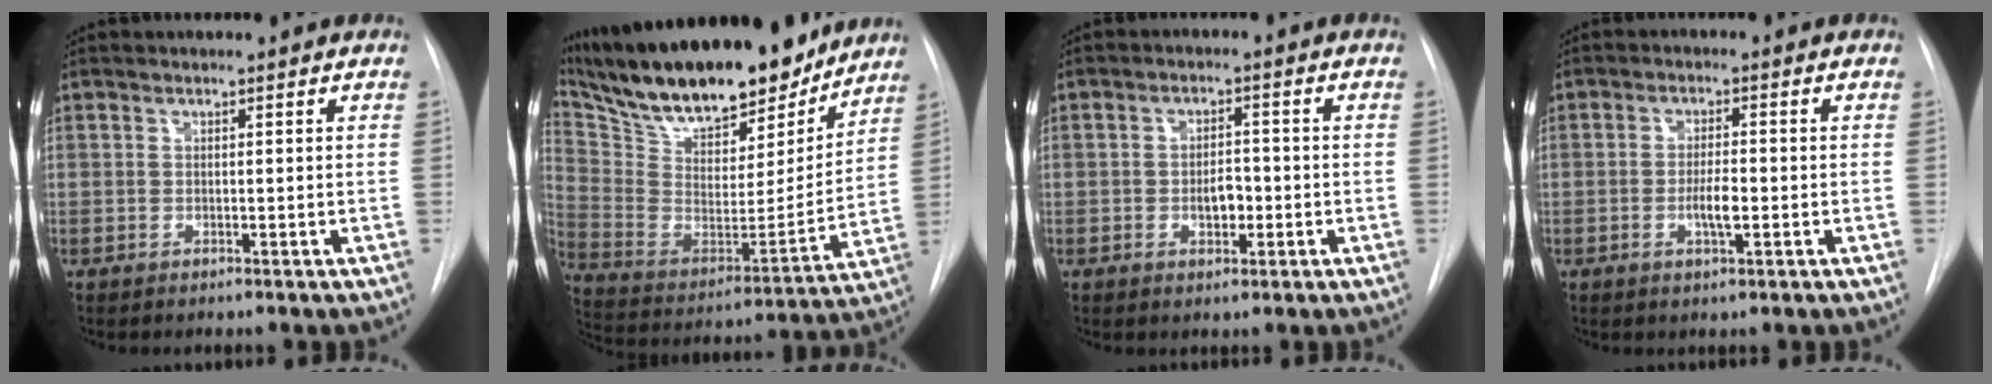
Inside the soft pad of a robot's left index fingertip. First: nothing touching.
{"total": 27.7, "force": [23.0, 8.0, 13.2], "torque": [-0.252, -0.003, 0.360]}
{"total": 3.6, "force": [-1.0, 1.9, 2.8], "torque": [-0.042, 0.004, -0.013]}
{"total": 3.6, "force": [-1.0, 0.8, 3.4], "torque": [-0.062, -0.001, -0.016]}